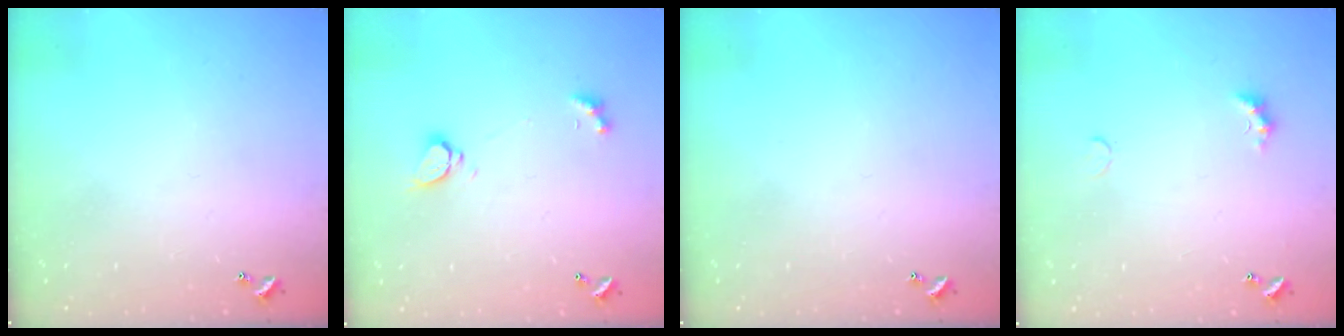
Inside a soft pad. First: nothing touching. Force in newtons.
{"total": 2.2, "press": 2.2, "slide": 0.3}
{"total": 0.0}
{"total": 2.6, "press": 2.5, "slide": 0.7}